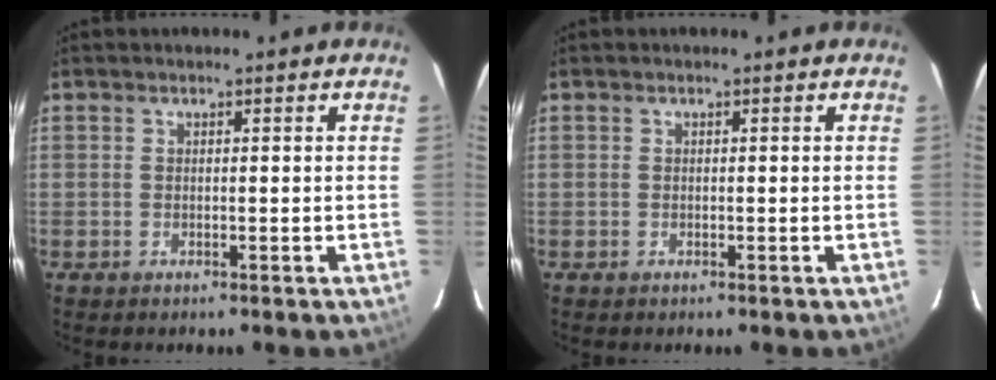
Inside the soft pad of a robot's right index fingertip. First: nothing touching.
{"total": 0.0}